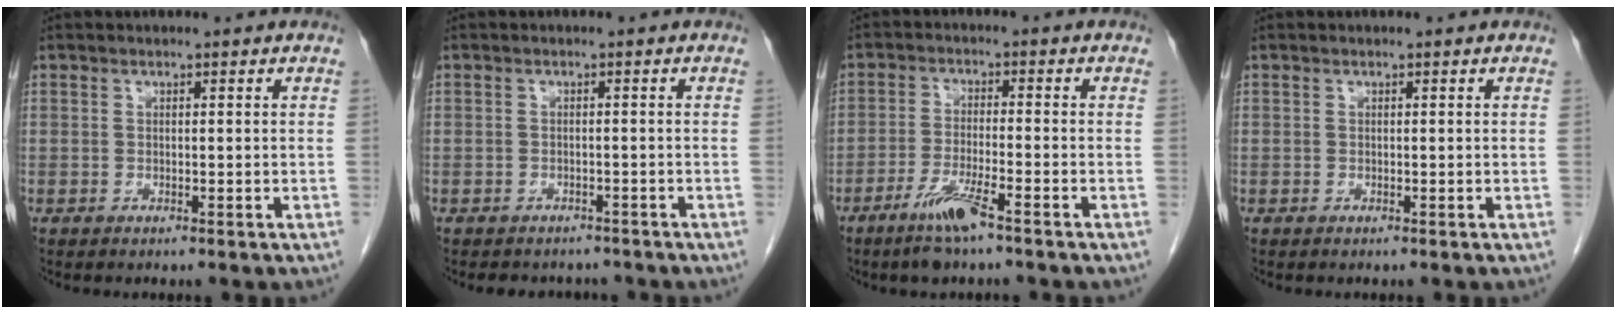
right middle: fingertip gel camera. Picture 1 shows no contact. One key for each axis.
{"total": 4.7, "fx": -4.2, "fy": 2.0, "fz": 0.6, "tx": -0.013, "ty": 0.003, "tz": -0.048}
{"total": 5.9, "fx": -4.0, "fy": 0.3, "fz": 4.4, "tx": -0.091, "ty": -0.010, "tz": -0.076}
{"total": 0.0}